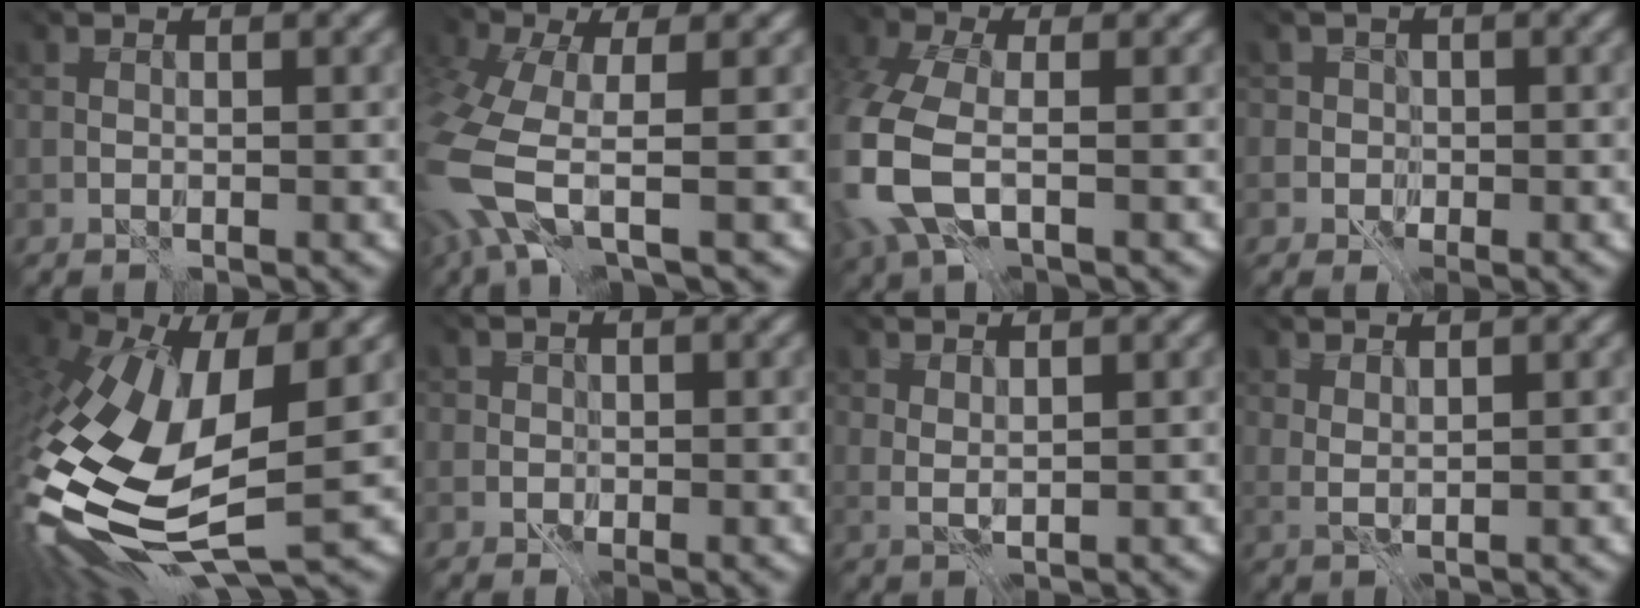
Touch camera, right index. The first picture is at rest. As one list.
[{"total": 7.8, "force": [-2.2, 3.7, 6.5], "torque": [-0.188, -0.022, -0.050]}, {"total": 7.0, "force": [-1.7, 4.2, 5.3], "torque": [-0.156, -0.009, -0.043]}, {"total": 2.2, "force": [0.5, 2.2, -0.1], "torque": [0.030, 0.015, -0.010]}, {"total": 16.2, "force": [-2.4, 8.5, 13.6], "torque": [-0.323, -0.053, -0.036]}, {"total": 1.0, "force": [0.2, 0.9, -0.4], "torque": [0.029, 0.004, -0.005]}, {"total": 1.1, "force": [1.1, -0.2, 0.2], "torque": [-0.010, -0.002, 0.023]}, {"total": 1.2, "force": [1.1, -0.3, 0.1], "torque": [-0.010, -0.002, 0.024]}]